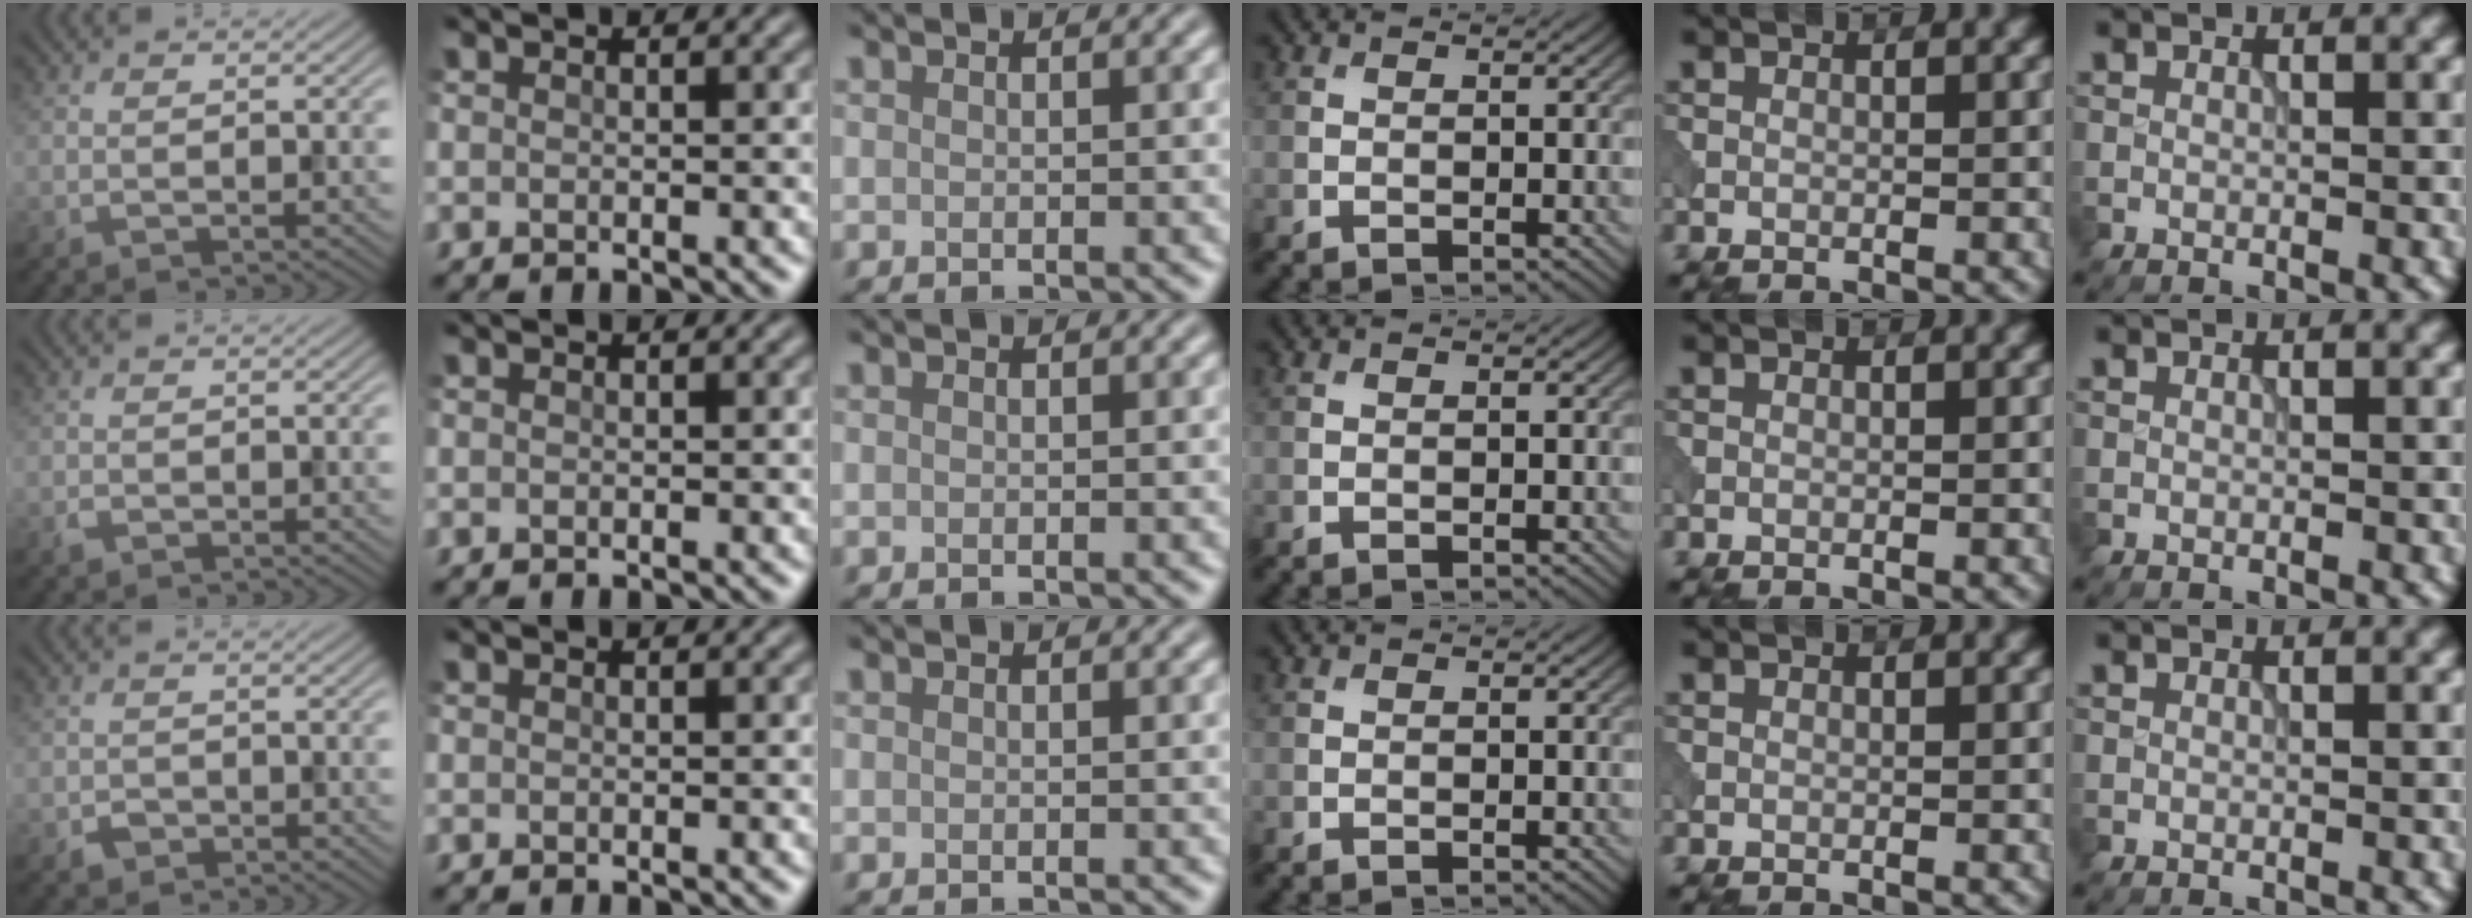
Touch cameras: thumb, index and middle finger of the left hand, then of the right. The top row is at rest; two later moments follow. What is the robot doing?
{"motion": "open", "object": "sandwich press"}